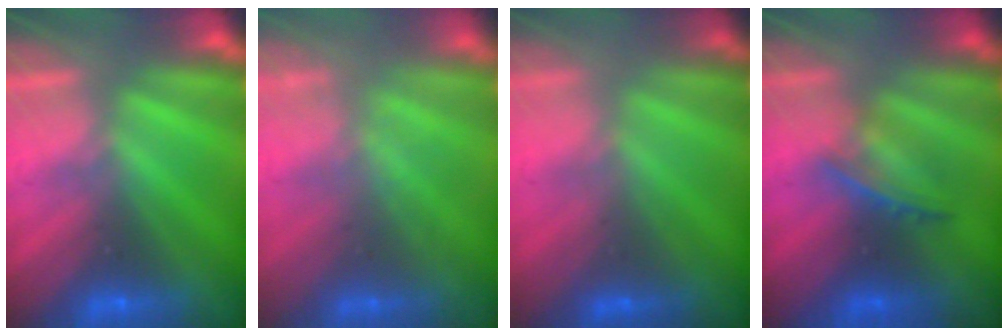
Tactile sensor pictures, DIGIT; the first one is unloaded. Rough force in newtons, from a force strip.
{"total": 2.1}
{"total": 1.8}
{"total": 3.3}